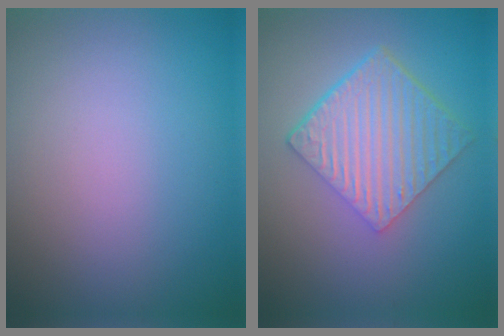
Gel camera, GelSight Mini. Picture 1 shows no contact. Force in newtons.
{"total": 6.3, "press": 4.3, "slide": 4.6}